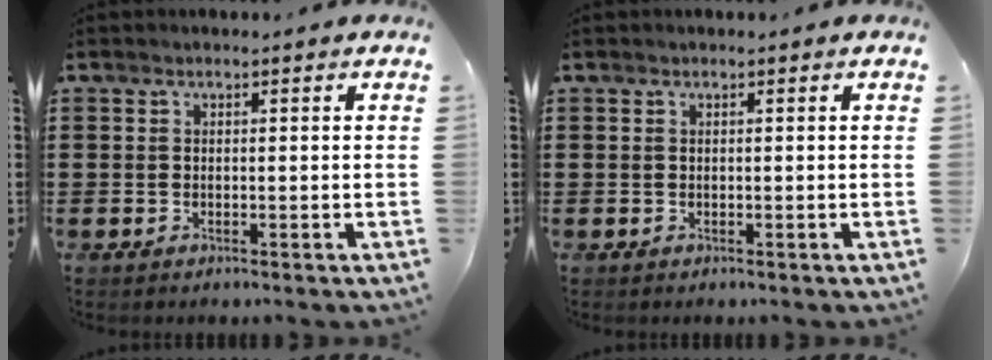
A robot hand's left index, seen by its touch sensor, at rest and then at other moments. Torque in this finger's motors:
{"motor_torque": [-0.09, -0.04, -0.02, 0.00]}